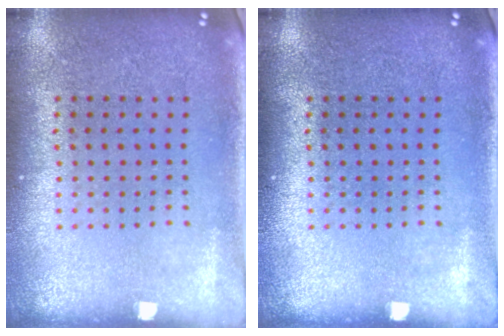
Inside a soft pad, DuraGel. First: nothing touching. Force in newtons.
{"total": 0.0}